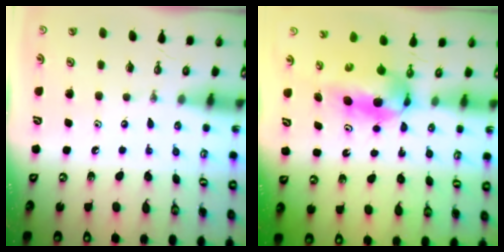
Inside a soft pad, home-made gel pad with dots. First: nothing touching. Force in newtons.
{"total": 5.5, "press": 5.2, "slide": 1.8}